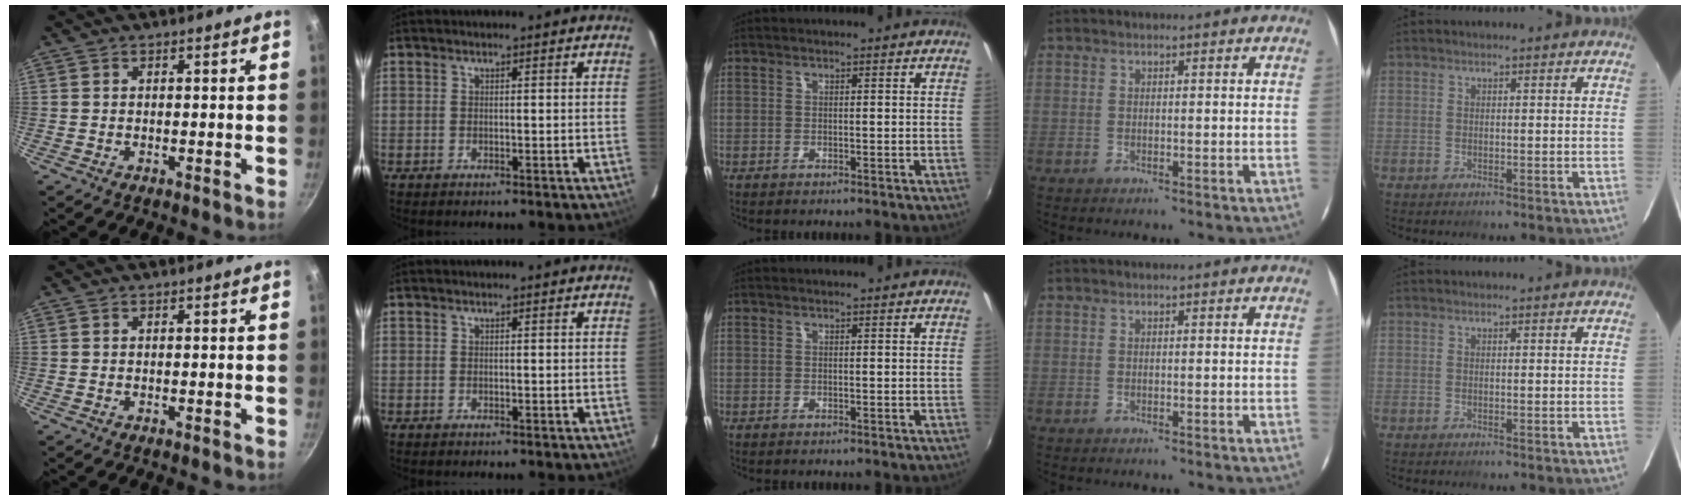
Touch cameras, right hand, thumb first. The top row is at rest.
{}